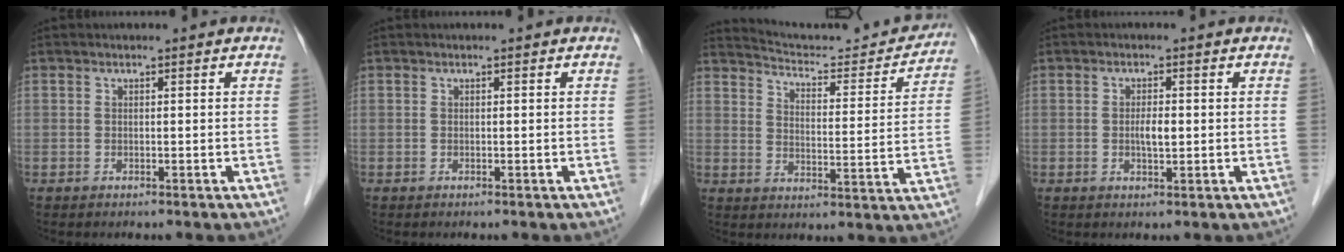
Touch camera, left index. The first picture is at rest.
{"total": 0.0}
{"total": 16.5, "force": [16.2, 1.2, 3.1], "torque": [-0.043, -0.046, 0.212]}
{"total": 2.2, "force": [0.0, 0.7, 2.1], "torque": [-0.041, 0.000, 0.001]}